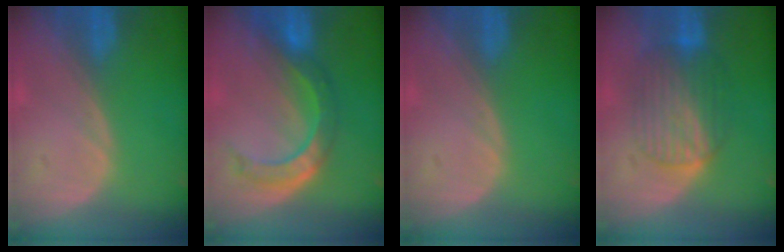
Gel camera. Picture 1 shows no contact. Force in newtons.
{"total": 7.2, "press": 6.9, "slide": 2.2}
{"total": 0.0}
{"total": 7.1, "press": 7.1, "slide": 0.2}